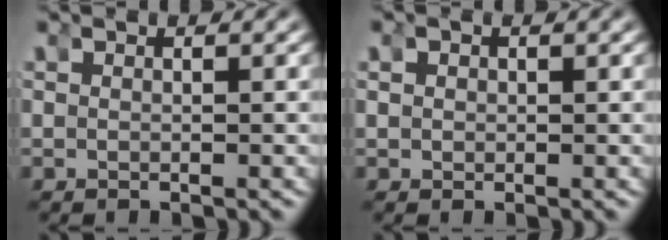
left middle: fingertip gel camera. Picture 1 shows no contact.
{"total": 1.1, "force": [0.2, 1.0, 0.4], "torque": [-0.009, 0.001, 0.007]}